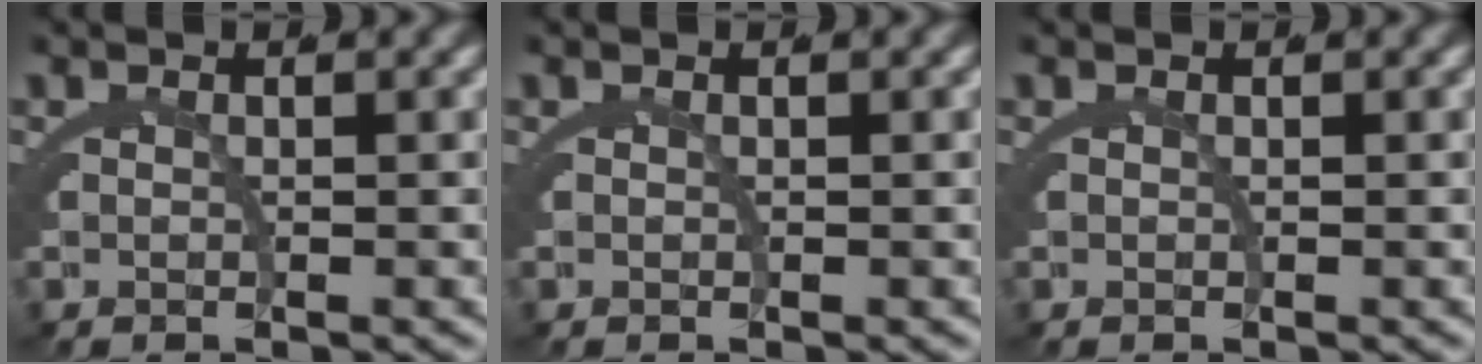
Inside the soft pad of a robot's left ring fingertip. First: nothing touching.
{"total": 0.0}
{"total": 0.0}